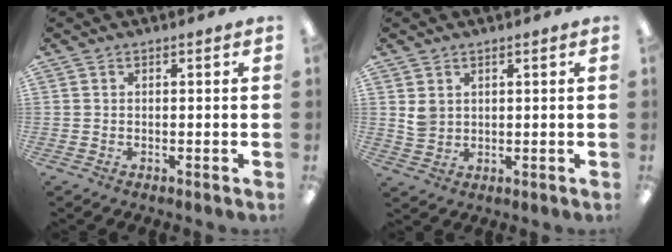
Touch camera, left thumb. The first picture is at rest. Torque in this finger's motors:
{"motor_torque": [0.63, 0.58, 0.29, -0.29, 0.01]}